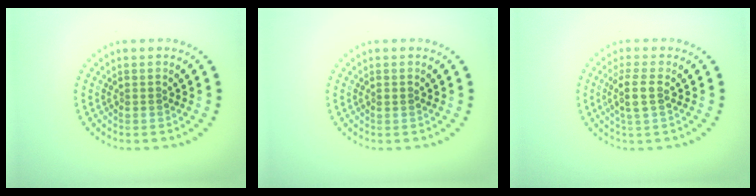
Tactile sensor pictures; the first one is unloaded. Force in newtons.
{"total": 0.5, "press": 0.5, "slide": 0.1}
{"total": 2.4, "press": 2.0, "slide": 1.3}